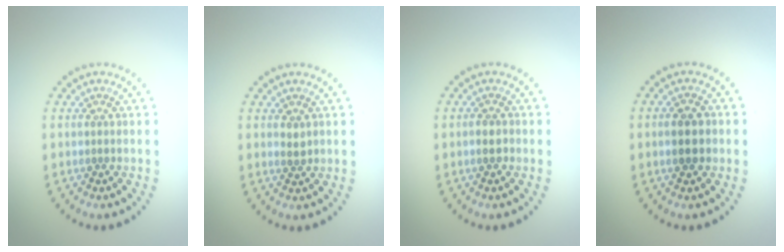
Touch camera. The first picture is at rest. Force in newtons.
{"total": 0.9, "press": 0.9, "slide": 0.1}
{"total": 1.2, "press": 1.1, "slide": 0.5}
{"total": 2.4, "press": 2.4, "slide": 0.2}